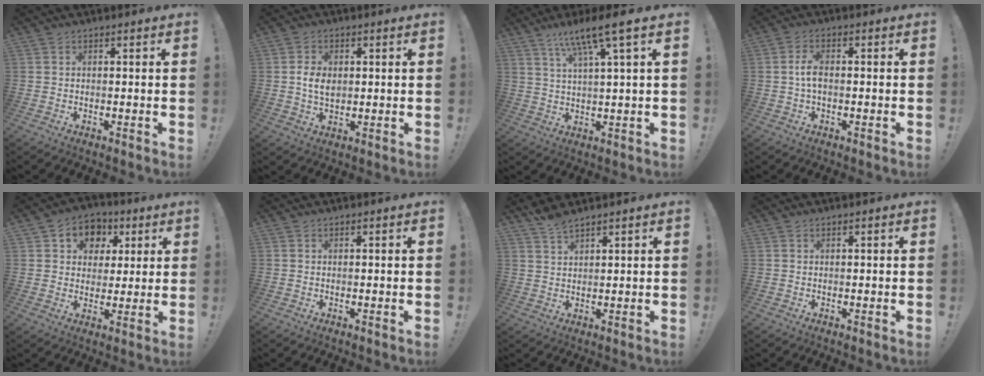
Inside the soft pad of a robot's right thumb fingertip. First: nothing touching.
{"total": 5.4, "force": [0.2, 3.6, 4.0], "torque": [-0.066, 0.003, 0.002]}
{"total": 9.2, "force": [5.6, -0.6, 7.3], "torque": [-0.134, -0.028, 0.086]}
{"total": 4.2, "force": [-0.6, 1.8, 3.8], "torque": [-0.090, 0.006, -0.012]}
{"total": 9.1, "force": [2.9, 8.0, 3.0], "torque": [-0.032, -0.012, 0.057]}
{"total": 0.0}
{"total": 3.6, "force": [3.1, 0.4, 1.6], "torque": [-0.034, -0.019, 0.057]}
{"total": 0.0}